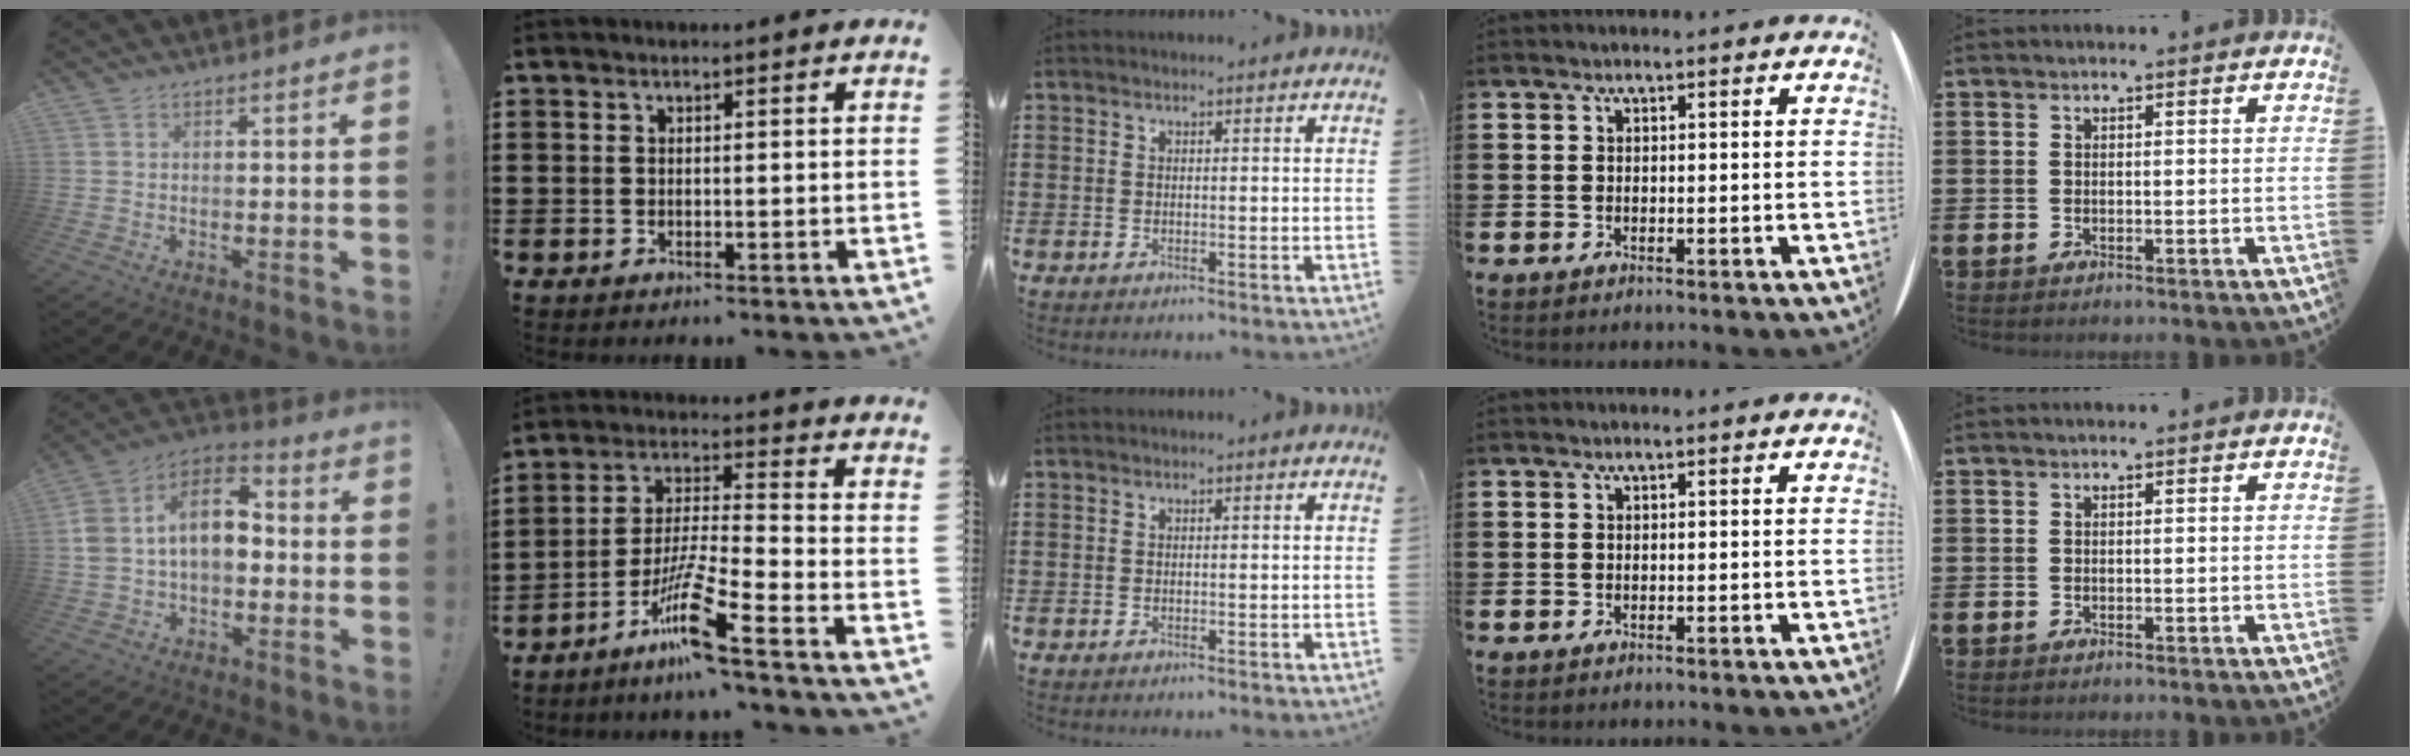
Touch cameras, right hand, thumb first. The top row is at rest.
{"thumb": {"total": 14.6, "force": [2.2, 9.7, 10.7], "torque": [-0.183, 0.008, 0.038]}, "index": {"total": 10.1, "force": [-7.2, -0.1, 7.0], "torque": [-0.154, -0.015, -0.145]}}